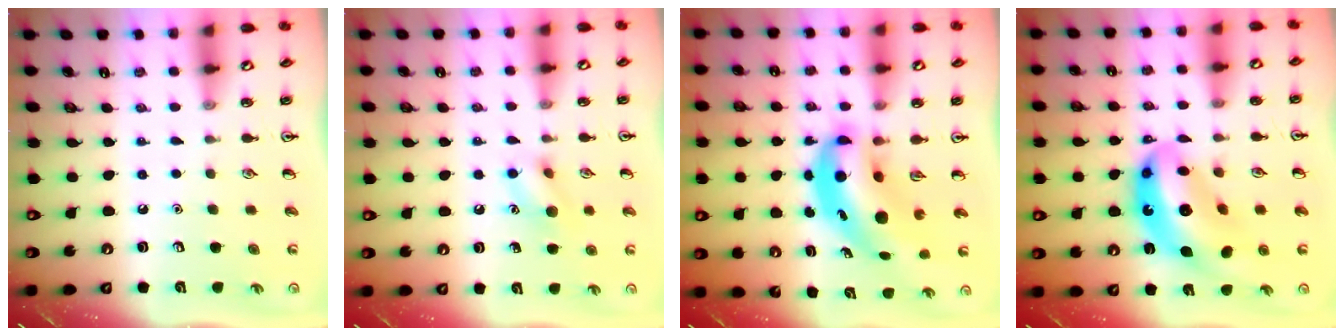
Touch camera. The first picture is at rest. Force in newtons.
{"total": 9.5, "press": 9.4, "slide": 0.8}
{"total": 9.6, "press": 9.1, "slide": 2.9}
{"total": 15.7, "press": 14.7, "slide": 5.3}